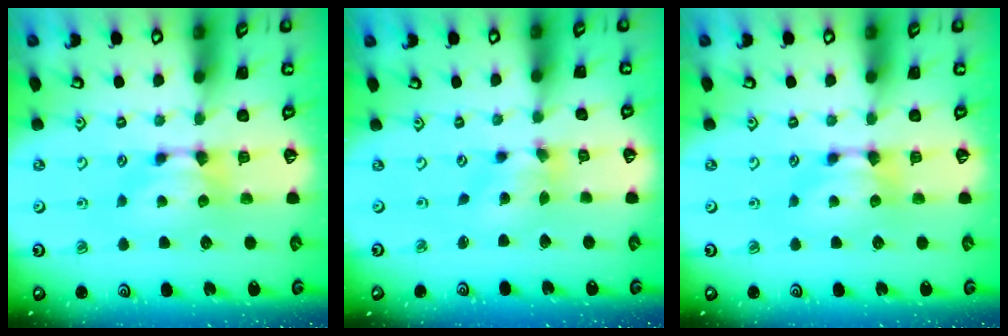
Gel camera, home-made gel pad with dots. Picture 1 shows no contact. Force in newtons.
{"total": 2.5, "press": 2.1, "slide": 1.3}
{"total": 0.0}